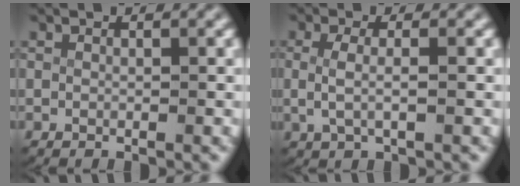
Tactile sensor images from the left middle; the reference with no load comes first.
{"total": 2.6, "force": [-0.1, 1.1, 2.4], "torque": [-0.063, -0.008, 0.005]}